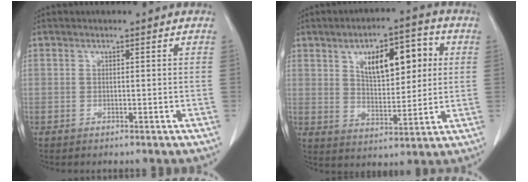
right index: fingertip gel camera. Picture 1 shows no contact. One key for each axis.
{"total": 11.4, "fx": 3.6, "fy": 4.9, "fz": 9.6, "tx": -0.144, "ty": 0.020, "tz": 0.062}